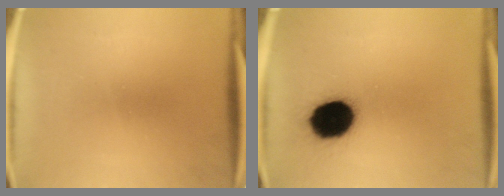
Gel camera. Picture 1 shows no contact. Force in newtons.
{"total": 16.2}